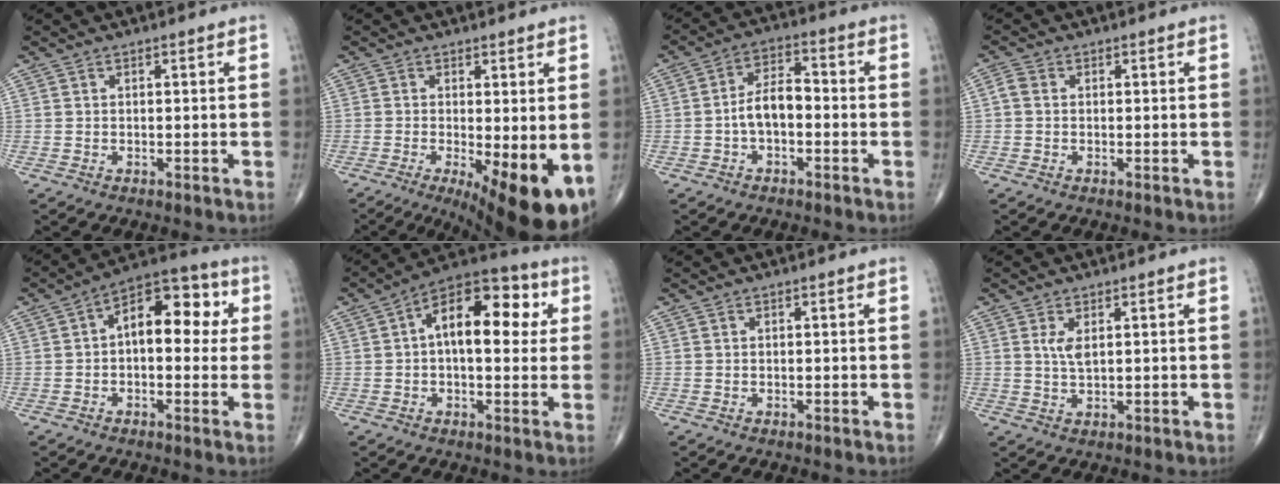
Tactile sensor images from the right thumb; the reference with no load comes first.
{"total": 12.7, "force": [-3.4, 4.0, 11.6], "torque": [-0.150, -0.020, -0.039]}
{"total": 6.7, "force": [-1.4, 3.7, 5.4], "torque": [-0.085, 0.033, -0.034]}
{"total": 1.9, "force": [0.1, 1.5, 1.1], "torque": [-0.019, 0.007, -0.003]}
{"total": 12.9, "force": [1.7, 7.3, 10.5], "torque": [-0.112, 0.034, 0.012]}
{"total": 15.7, "force": [3.0, 8.2, 13.1], "torque": [-0.171, 0.029, 0.035]}
{"total": 0.0}
{"total": 2.8, "force": [1.0, 1.1, 2.4], "torque": [-0.046, -0.008, 0.023]}